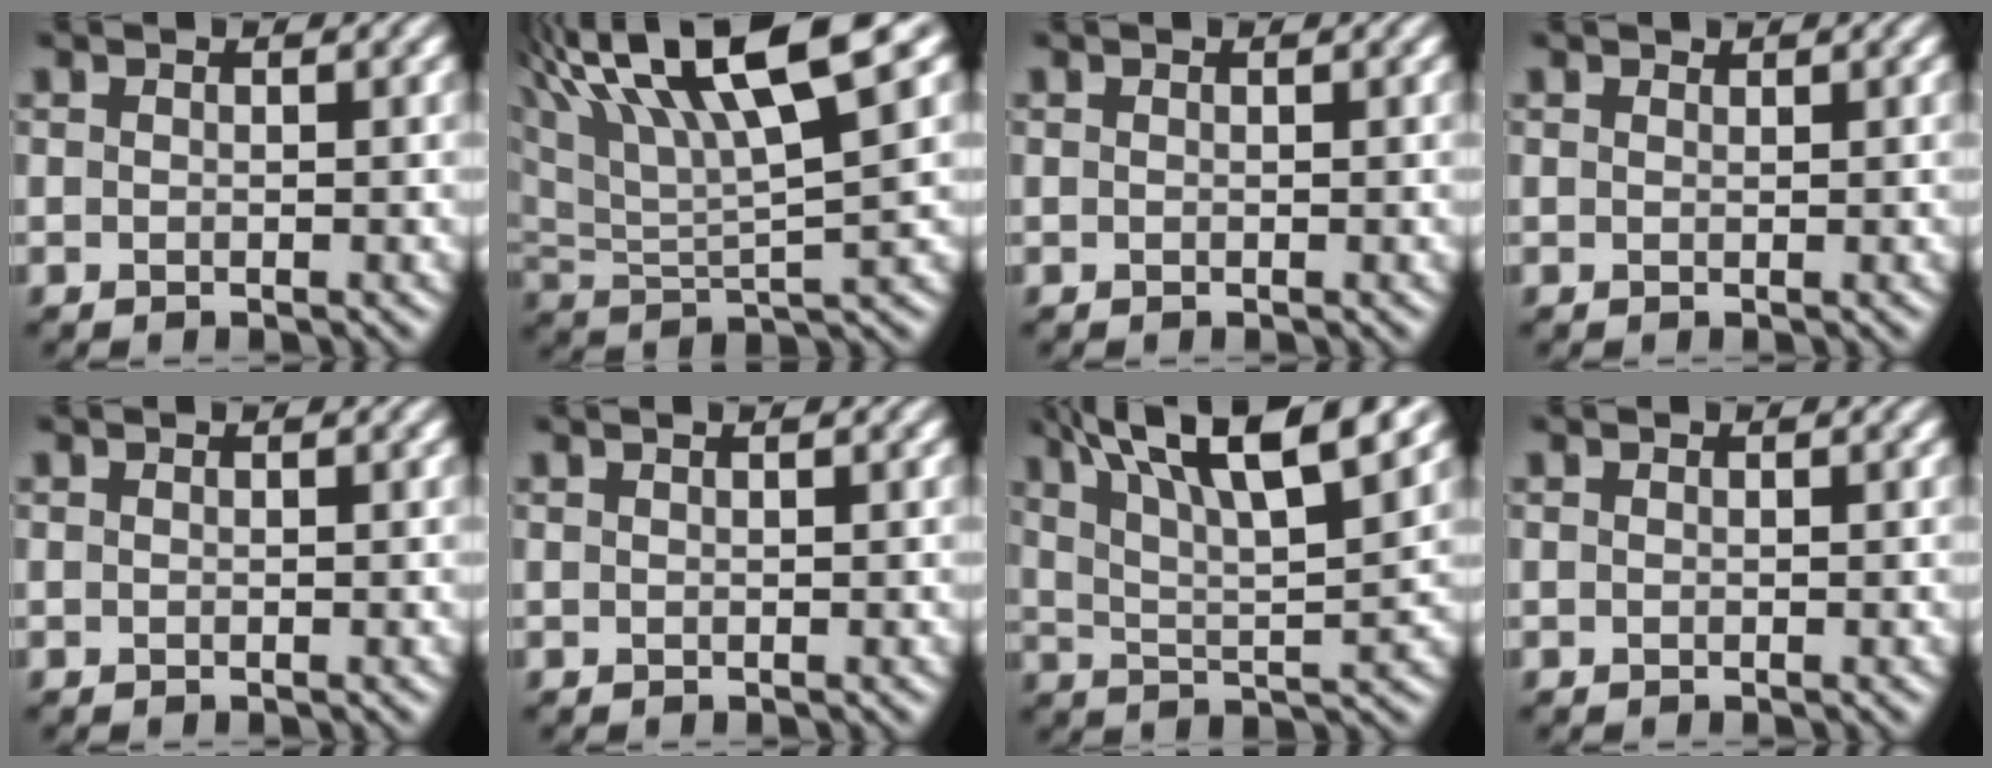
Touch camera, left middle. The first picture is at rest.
{"total": 9.7, "force": [5.7, 1.6, 7.7], "torque": [-0.140, 0.023, 0.094]}
{"total": 0.0}
{"total": 0.9, "force": [0.9, 0.0, 0.1], "torque": [-0.005, -0.001, 0.011]}
{"total": 0.0}
{"total": 1.4, "force": [1.0, 0.5, 0.9], "torque": [-0.009, 0.012, 0.004]}
{"total": 10.4, "force": [6.3, 2.2, 7.9], "torque": [-0.123, 0.024, 0.077]}
{"total": 0.0}